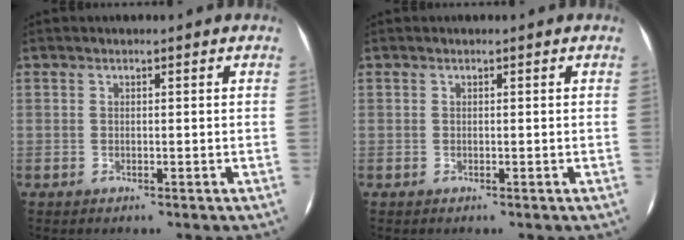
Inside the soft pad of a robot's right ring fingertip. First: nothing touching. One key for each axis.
{"total": 0.0}